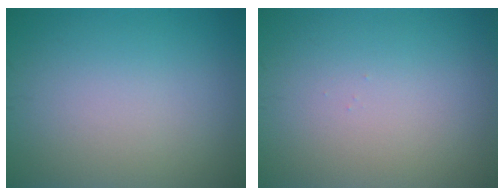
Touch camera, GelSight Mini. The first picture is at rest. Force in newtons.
{"total": 0.0}